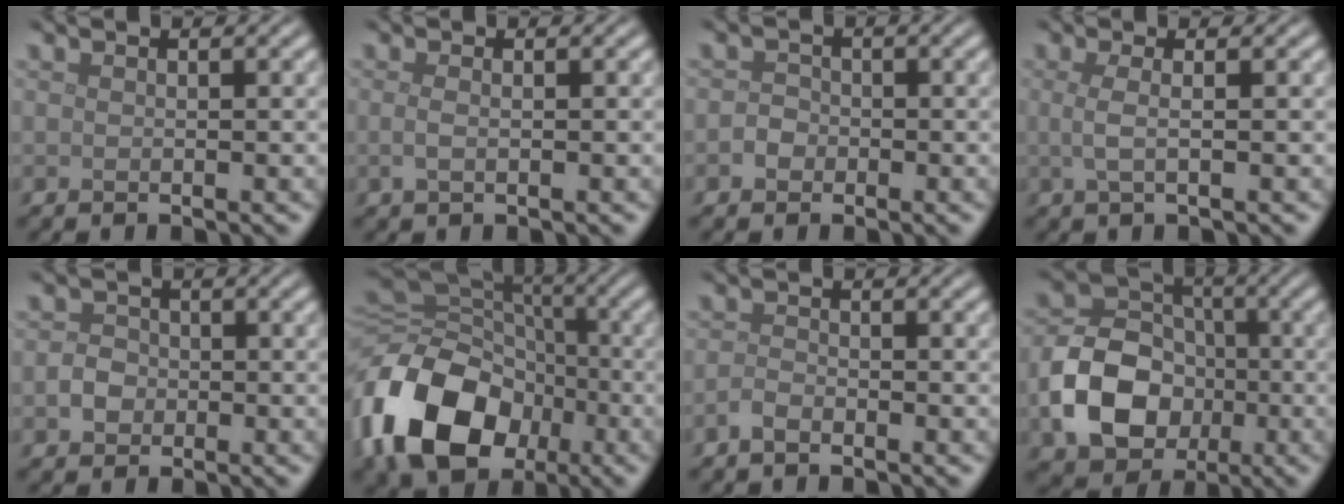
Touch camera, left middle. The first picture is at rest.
{"total": 1.0, "force": [-0.1, 0.4, 0.9], "torque": [-0.023, -0.002, -0.003]}
{"total": 1.3, "force": [-0.5, 1.2, 0.4], "torque": [-0.004, 0.002, -0.014]}
{"total": 2.1, "force": [0.1, 0.7, 2.0], "torque": [-0.037, 0.000, -0.002]}
{"total": 1.8, "force": [-0.5, 1.6, 0.7], "torque": [-0.010, 0.003, -0.016]}
{"total": 15.1, "force": [-5.7, 11.2, 8.5], "torque": [-0.209, -0.034, -0.107]}
{"total": 1.2, "force": [-0.9, 0.5, 0.7], "torque": [-0.015, 0.001, -0.022]}
{"total": 8.5, "force": [-2.4, 6.5, 4.9], "torque": [-0.086, -0.002, -0.053]}